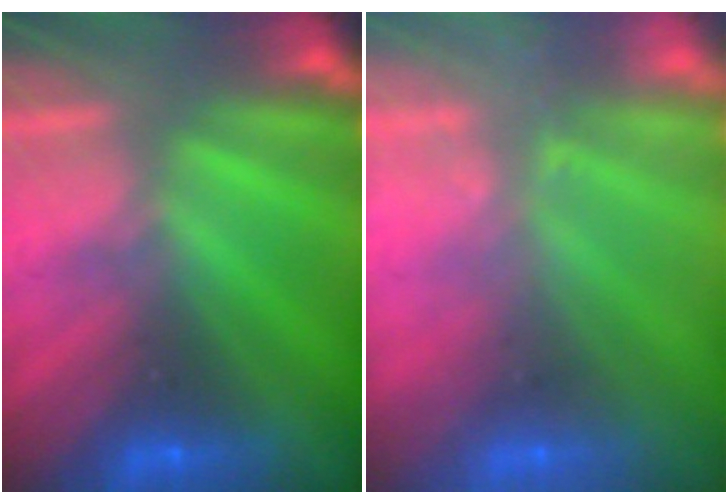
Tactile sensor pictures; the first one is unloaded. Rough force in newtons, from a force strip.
{"total": 2.3}